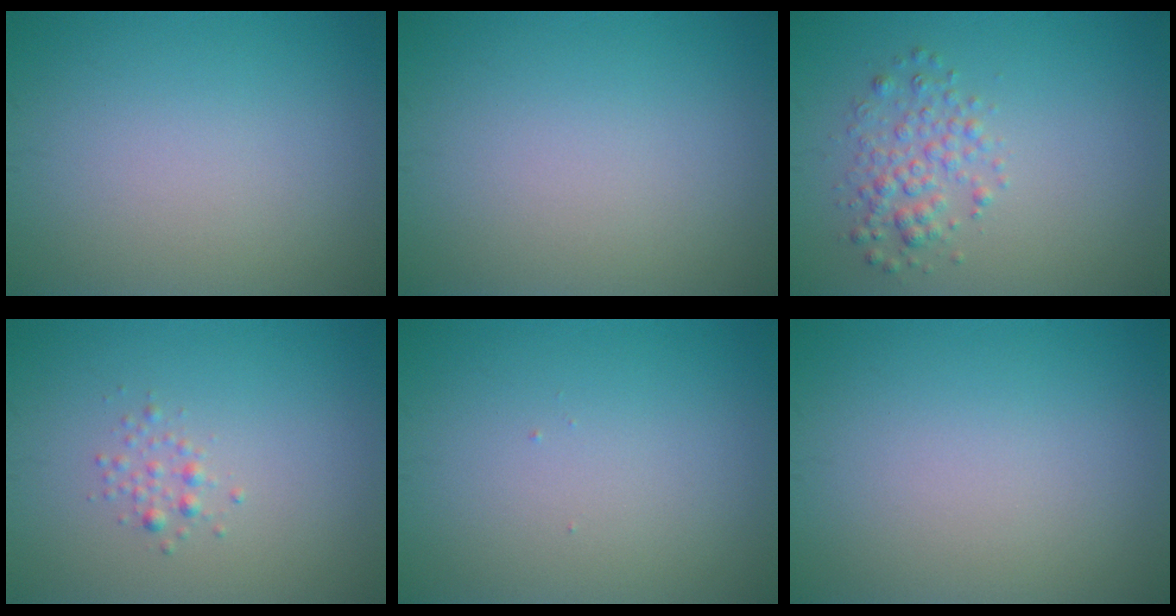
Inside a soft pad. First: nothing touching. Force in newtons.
{"total": 0.0}
{"total": 2.6, "press": 2.6, "slide": 0.0}
{"total": 1.1, "press": 1.1, "slide": 0.0}
{"total": 0.0}
{"total": 0.0}